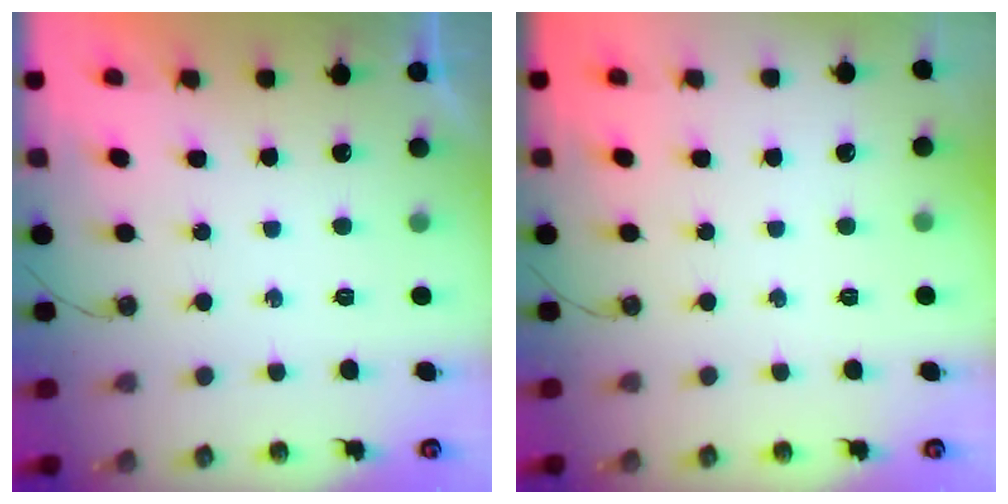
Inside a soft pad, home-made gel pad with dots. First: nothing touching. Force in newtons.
{"total": 0.0}